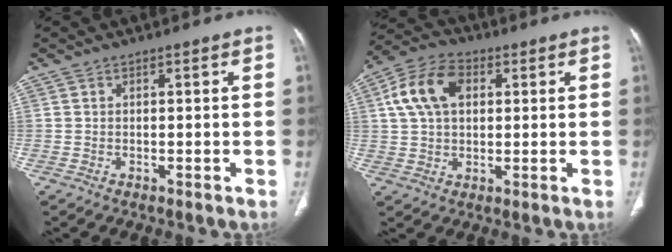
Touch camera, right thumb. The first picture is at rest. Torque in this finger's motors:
{"motor_torque": [-0.71, 0.97, 0.41, -0.05, 0.15]}